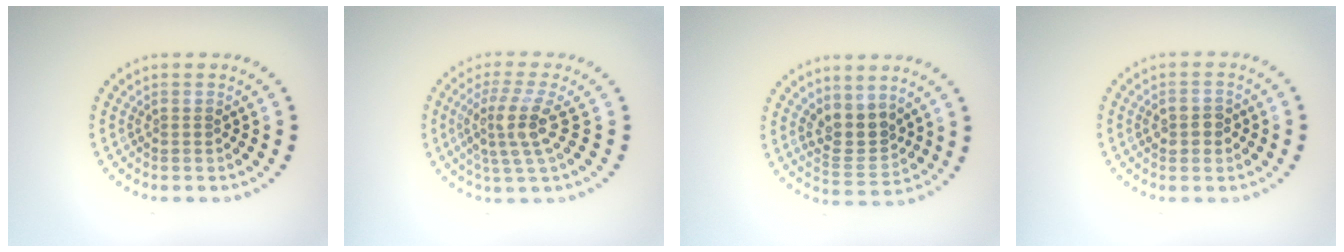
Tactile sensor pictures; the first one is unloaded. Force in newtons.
{"total": 3.9, "press": 2.8, "slide": 2.6}
{"total": 3.4, "press": 3.0, "slide": 1.6}
{"total": 1.7, "press": 1.7, "slide": 0.0}